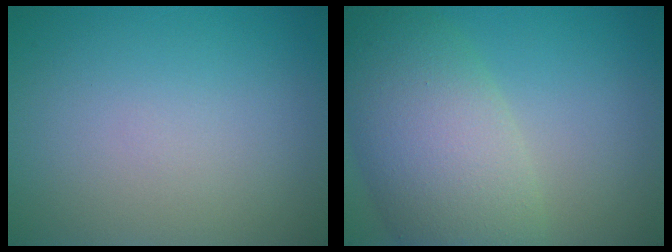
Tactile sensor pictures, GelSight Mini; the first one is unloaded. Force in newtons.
{"total": 8.9, "press": 8.9, "slide": 0.3}